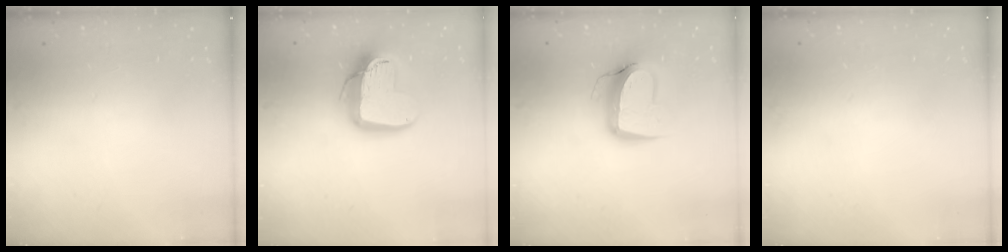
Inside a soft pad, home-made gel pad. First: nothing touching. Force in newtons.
{"total": 16.9, "press": 16.9, "slide": 1.4}
{"total": 12.3, "press": 12.2, "slide": 1.3}
{"total": 0.0}